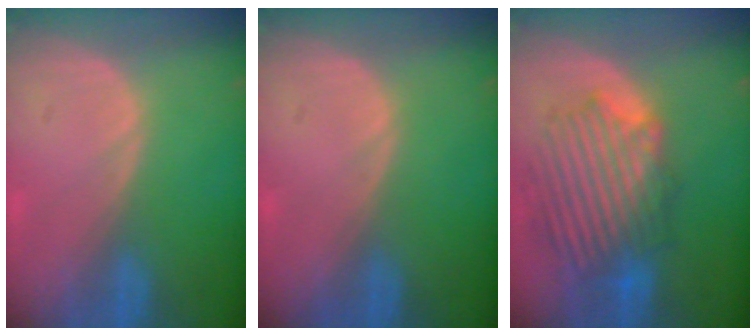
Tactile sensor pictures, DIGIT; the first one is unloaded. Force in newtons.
{"total": 0.0}
{"total": 9.3, "press": 9.3, "slide": 0.2}